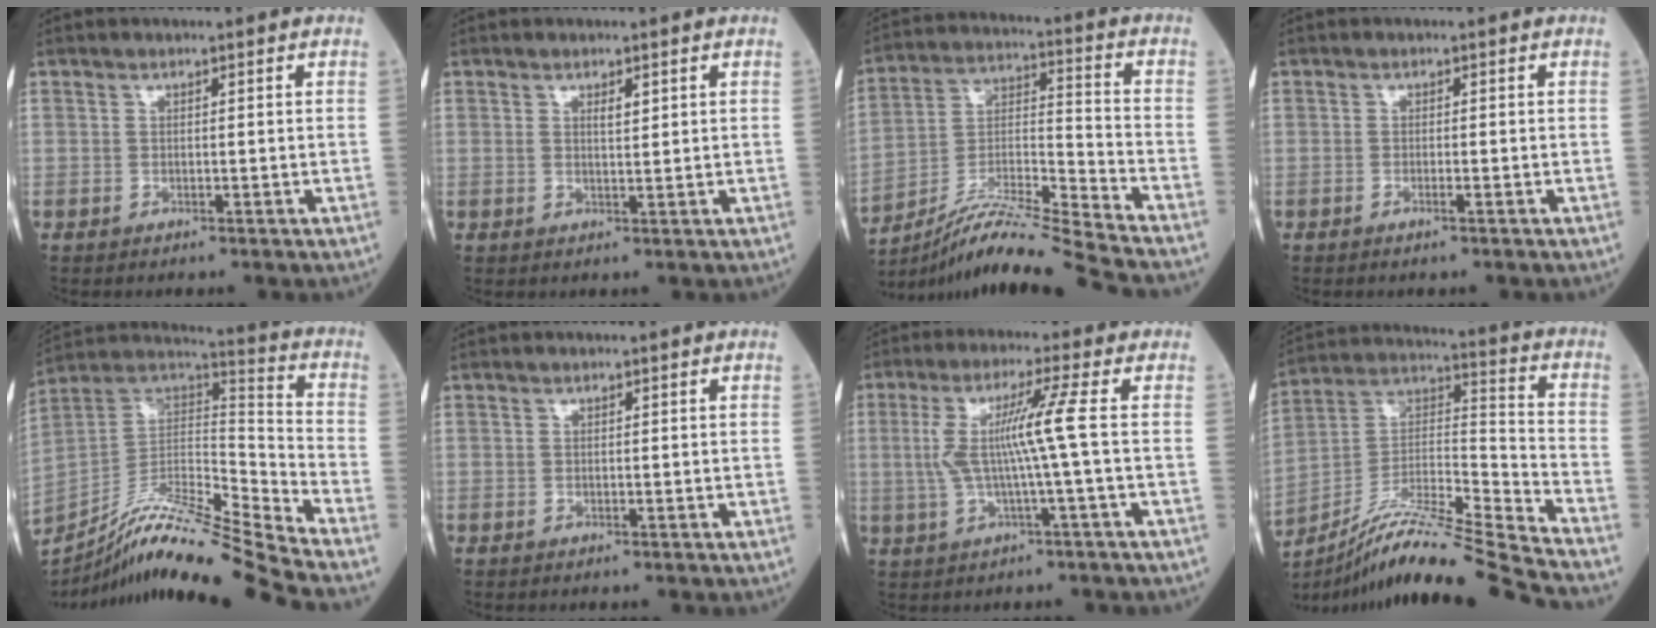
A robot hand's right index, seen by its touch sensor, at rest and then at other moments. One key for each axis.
{"total": 1.7, "fx": 0.8, "fy": 0.4, "fz": 1.4, "tx": -0.025, "ty": -0.001, "tz": 0.014}
{"total": 17.2, "fx": -15.7, "fy": -3.0, "fz": 6.3, "tx": -0.113, "ty": 0.002, "tz": -0.276}
{"total": 0.9, "fx": -0.5, "fy": 0.0, "fz": 0.7, "tx": -0.015, "ty": -0.001, "tz": -0.008}
{"total": 20.7, "fx": -18.3, "fy": -2.3, "fz": 9.3, "tx": -0.179, "ty": 0.000, "tz": -0.326}
{"total": 0.0}
{"total": 7.4, "fx": 0.2, "fy": -1.3, "fz": 7.3, "tx": -0.152, "ty": 0.010, "tz": 0.009}
{"total": 21.0, "fx": -18.6, "fy": -1.9, "fz": 9.5, "tx": -0.189, "ty": -0.001, "tz": -0.326}